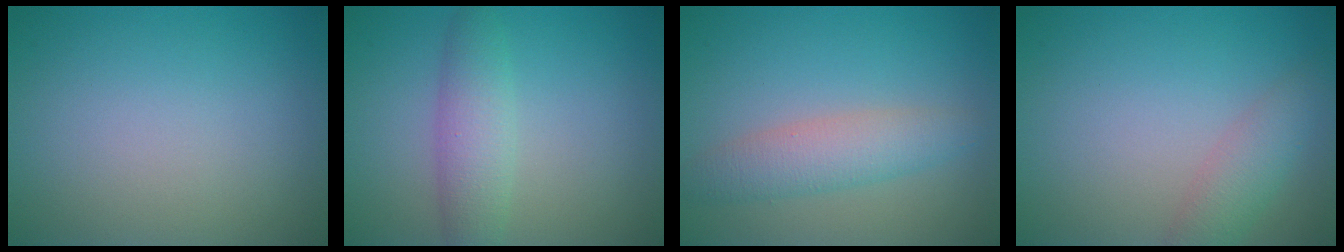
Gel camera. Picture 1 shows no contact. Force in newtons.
{"total": 3.4, "press": 3.4, "slide": 0.1}
{"total": 3.4, "press": 3.4, "slide": 0.0}
{"total": 2.5, "press": 2.5, "slide": 0.1}